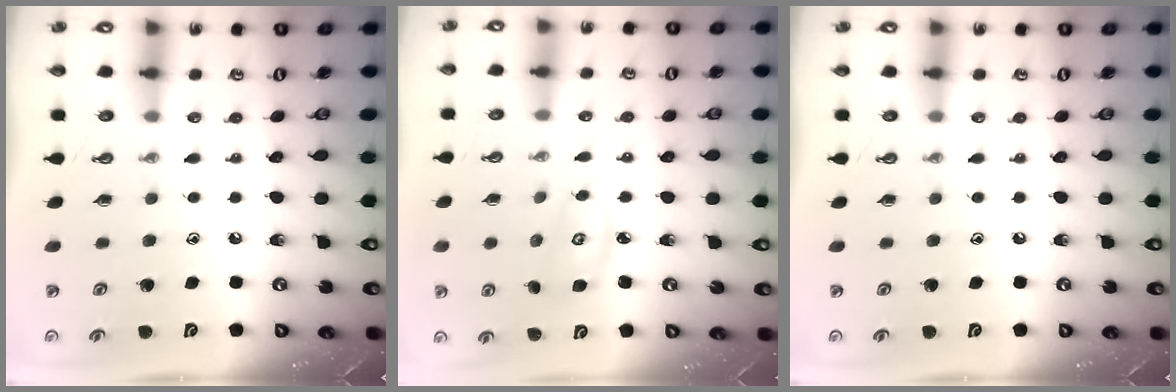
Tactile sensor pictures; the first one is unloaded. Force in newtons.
{"total": 3.6, "press": 3.6, "slide": 0.3}
{"total": 0.0}